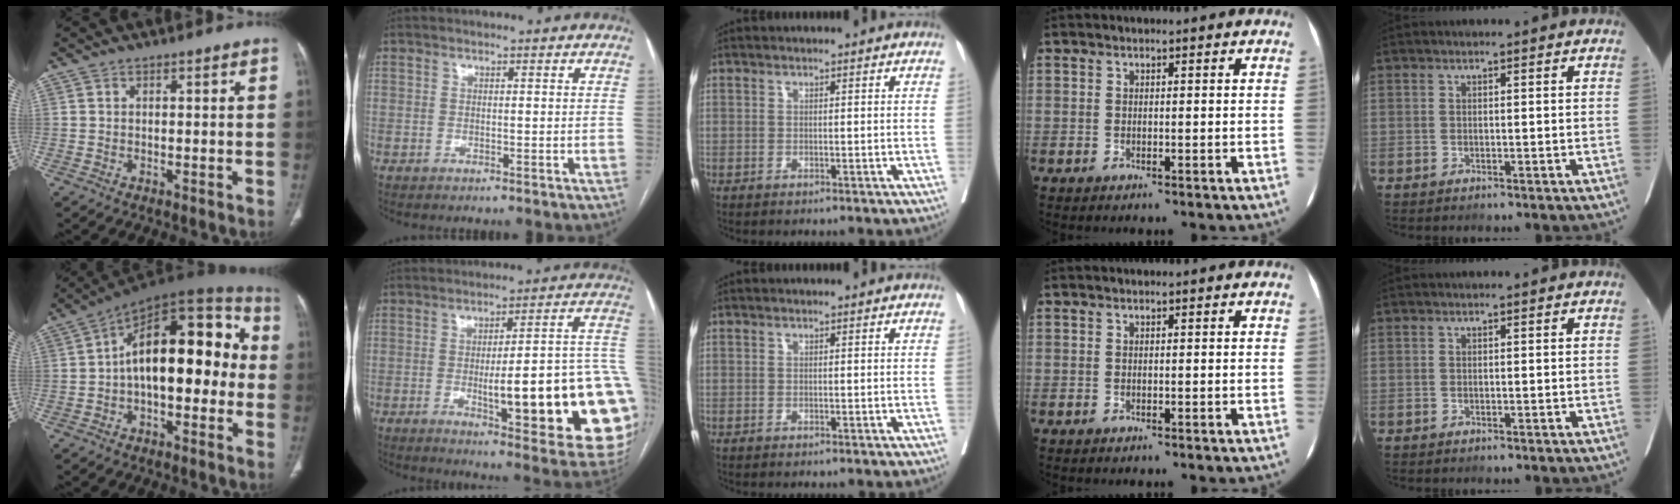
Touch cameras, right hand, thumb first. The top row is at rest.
{"thumb": {"total": 20.5, "force": [-0.3, 10.7, 17.6], "torque": [-0.230, 0.055, -0.016]}, "index": {"total": 25.0, "force": [-4.0, 4.0, 24.4], "torque": [-0.221, 0.005, -0.044]}}